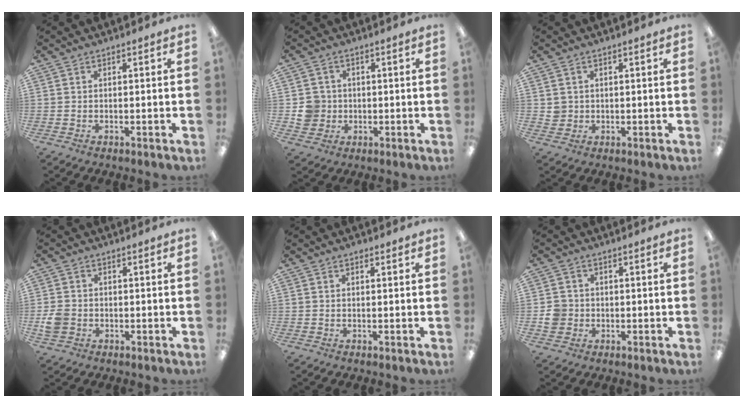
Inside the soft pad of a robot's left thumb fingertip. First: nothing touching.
{"total": 5.7, "force": [-0.2, 5.5, 1.5], "torque": [-0.028, 0.010, -0.002]}
{"total": 2.5, "force": [1.0, 2.3, 0.2], "torque": [-0.002, 0.001, 0.017]}
{"total": 4.0, "force": [-0.8, 3.5, 1.8], "torque": [-0.029, 0.003, -0.016]}
{"total": 0.8, "force": [0.6, 0.3, 0.4], "torque": [-0.002, -0.001, 0.009]}
{"total": 4.3, "force": [-0.4, 4.1, 1.3], "torque": [-0.018, 0.008, -0.006]}